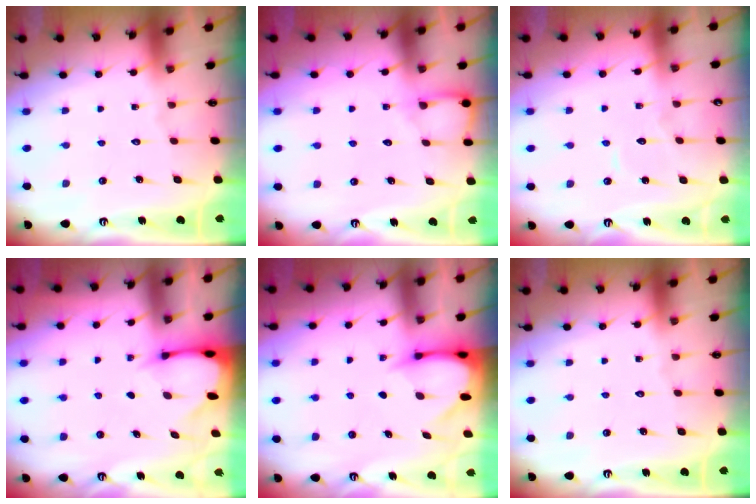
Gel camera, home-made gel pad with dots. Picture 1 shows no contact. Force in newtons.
{"total": 4.8, "press": 4.8, "slide": 0.5}
{"total": 6.8, "press": 6.8, "slide": 0.4}
{"total": 2.7, "press": 2.7, "slide": 0.3}
{"total": 3.6, "press": 3.6, "slide": 0.3}
{"total": 0.0}